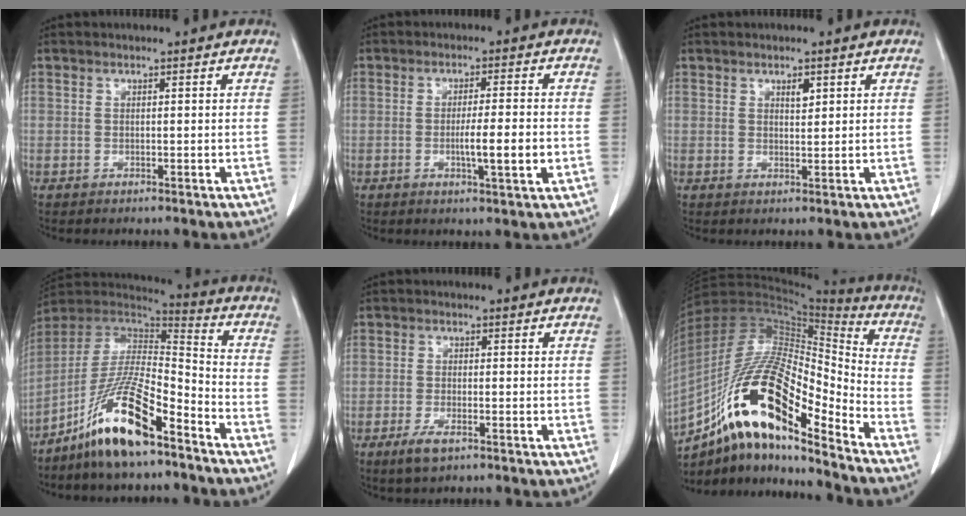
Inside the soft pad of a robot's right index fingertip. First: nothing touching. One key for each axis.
{"total": 6.1, "fx": -1.4, "fy": 0.1, "fz": 5.9, "tx": -0.096, "ty": -0.008, "tz": -0.021}
{"total": 1.5, "fx": 0.9, "fy": 0.6, "fz": 1.1, "tx": -0.016, "ty": -0.004, "tz": 0.014}
{"total": 15.3, "fx": -10.3, "fy": 2.4, "fz": 11.0, "tx": -0.216, "ty": -0.002, "tz": -0.189}
{"total": 3.2, "fx": -1.9, "fy": 0.9, "fz": 2.4, "tx": -0.051, "ty": -0.003, "tz": -0.033}
{"total": 21.5, "fx": -13.0, "fy": 4.9, "fz": 16.4, "tx": -0.323, "ty": 0.005, "tz": -0.229}